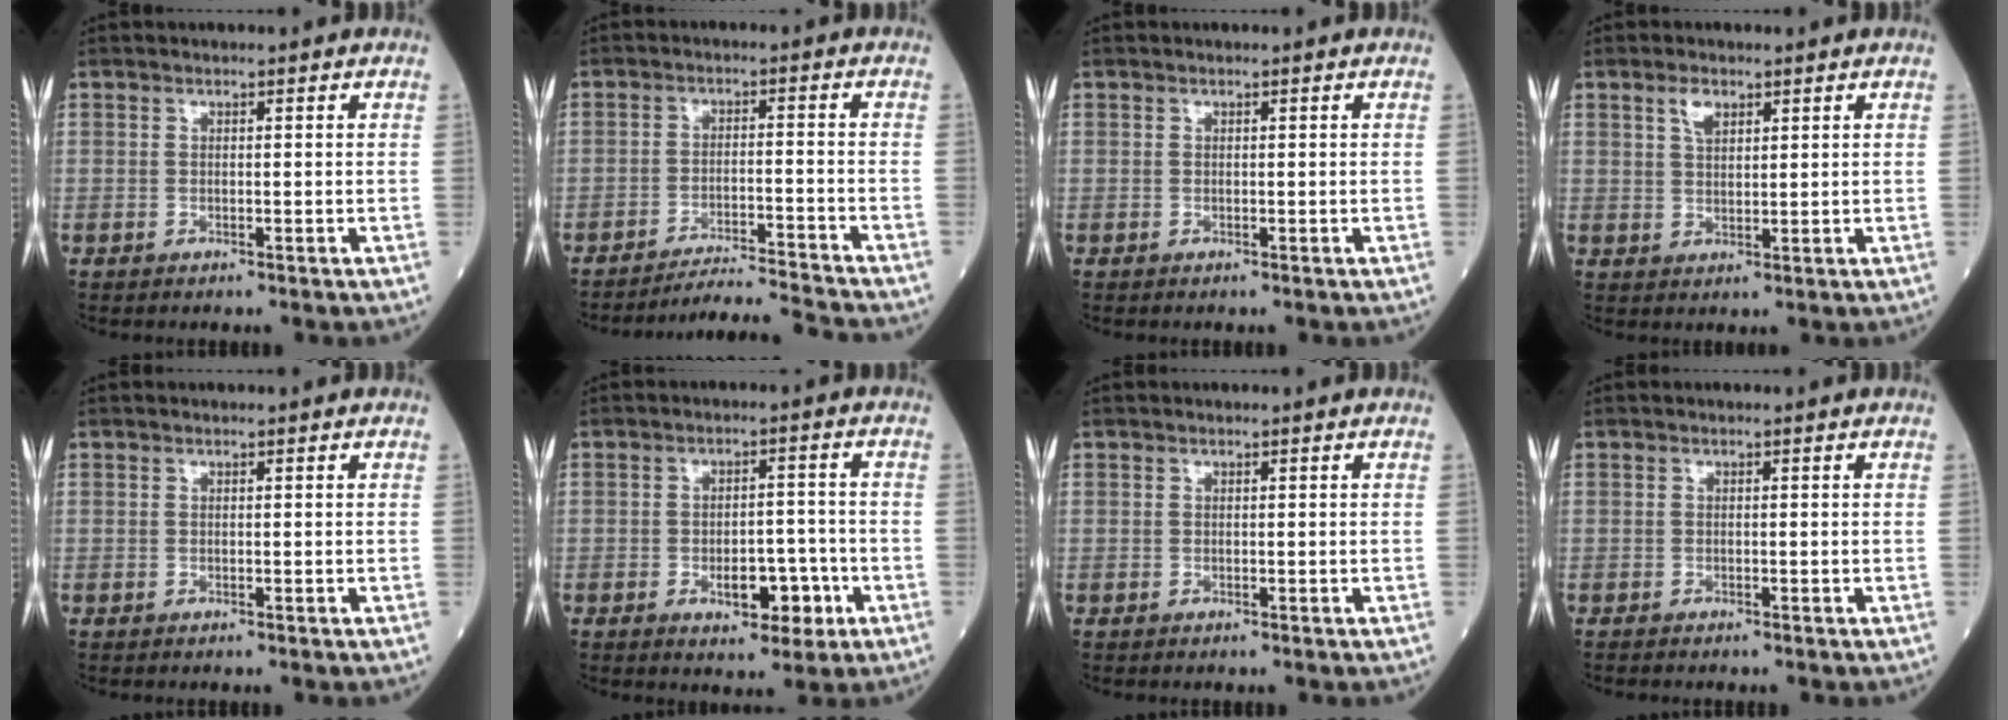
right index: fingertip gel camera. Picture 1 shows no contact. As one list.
[{"total": 9.3, "force": [-9.1, -2.1, 0.7], "torque": [-0.012, -0.003, -0.151]}, {"total": 0.0}, {"total": 3.0, "force": [1.7, 1.4, 2.0], "torque": [-0.040, 0.003, 0.035]}, {"total": 0.0}, {"total": 6.5, "force": [-2.4, 3.1, 5.1], "torque": [-0.071, 0.006, -0.030]}, {"total": 0.0}, {"total": 0.5, "force": [-0.5, 0.0, 0.1], "torque": [-0.008, -0.002, -0.011]}]